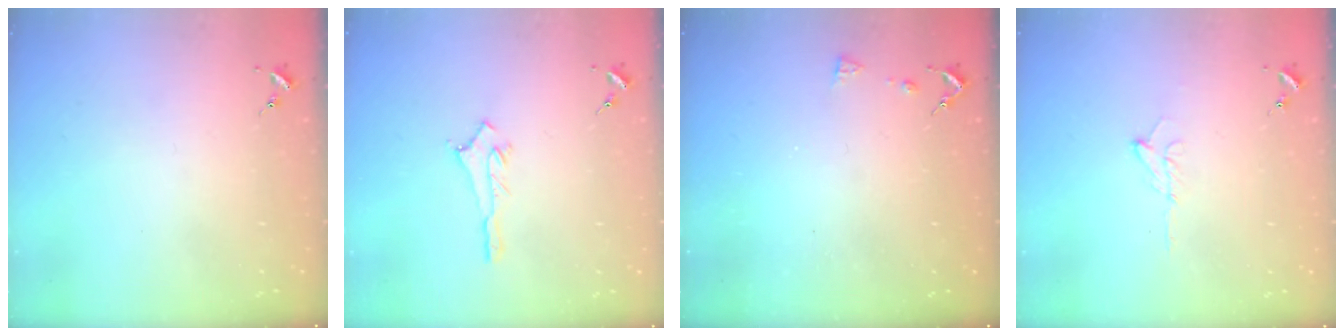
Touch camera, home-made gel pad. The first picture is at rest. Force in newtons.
{"total": 2.9, "press": 2.8, "slide": 0.4}
{"total": 5.4, "press": 5.4, "slide": 0.8}
{"total": 6.5, "press": 6.5, "slide": 0.8}